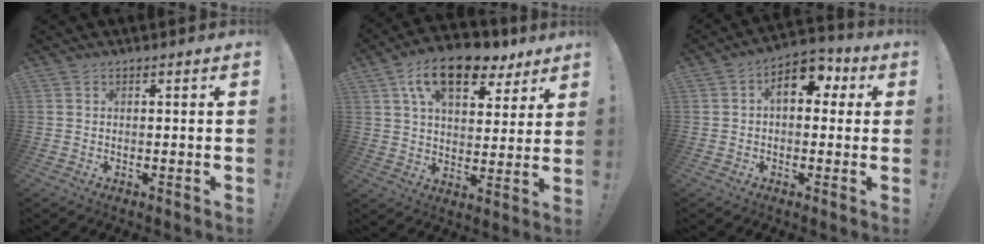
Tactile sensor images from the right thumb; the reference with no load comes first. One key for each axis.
{"total": 15.9, "fx": 9.2, "fy": 8.3, "fz": 10.0, "tx": -0.155, "ty": -0.044, "tz": 0.161}
{"total": 10.1, "fx": 2.8, "fy": 6.0, "fz": 7.6, "tx": -0.109, "ty": -0.002, "tz": 0.050}